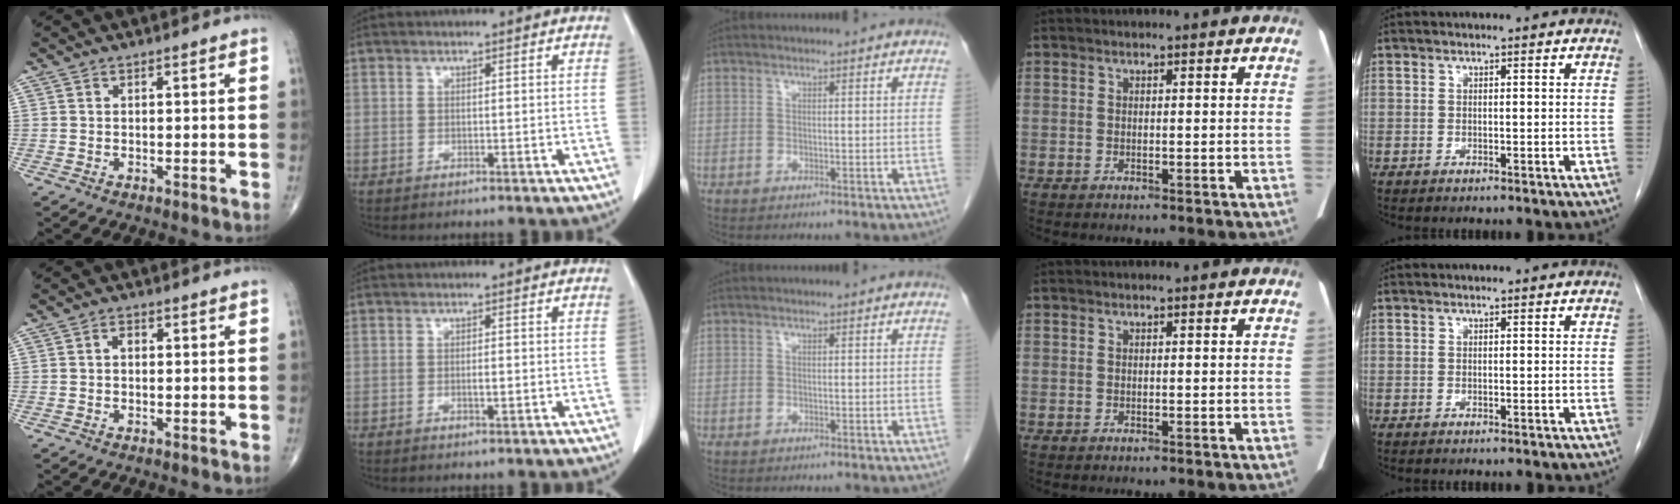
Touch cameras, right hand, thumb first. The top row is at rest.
{"thumb": {"total": 1.5, "force": [0.0, 1.0, 1.0], "torque": [-0.008, 0.007, -0.004]}, "index": {"total": 1.4, "force": [-0.3, 0.3, 1.3], "torque": [-0.024, -0.001, -0.004]}}